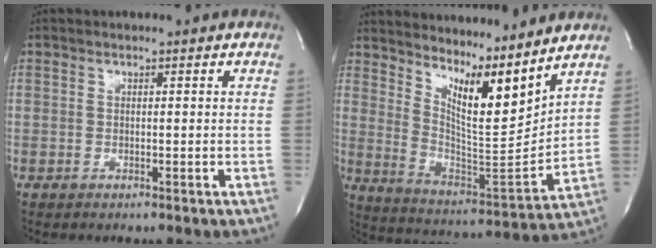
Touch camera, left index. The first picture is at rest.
{"total": 14.7, "force": [10.9, 2.1, 9.7], "torque": [-0.170, -0.023, 0.200]}